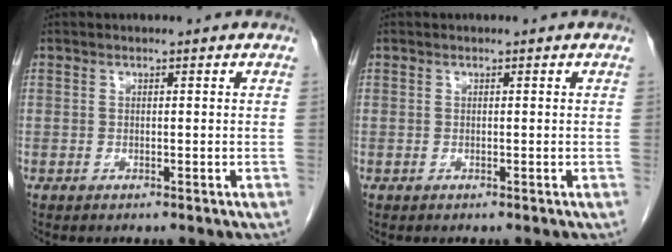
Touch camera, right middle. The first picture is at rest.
{"total": 0.0}